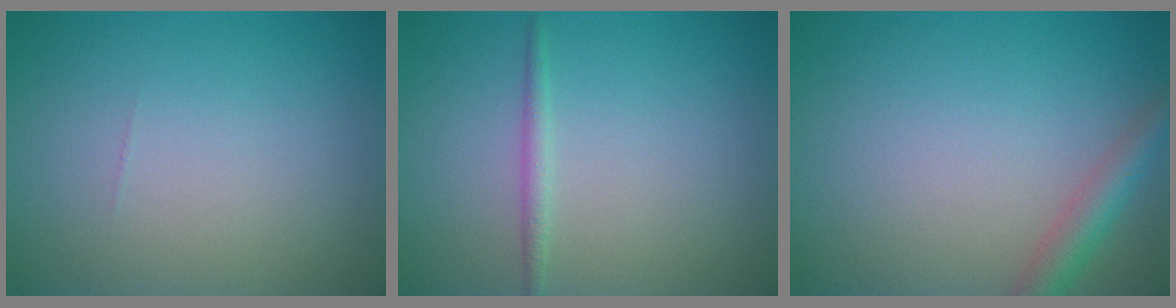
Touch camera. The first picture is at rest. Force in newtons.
{"total": 1.1, "press": 1.1, "slide": 0.1}
{"total": 2.8, "press": 2.8, "slide": 0.1}